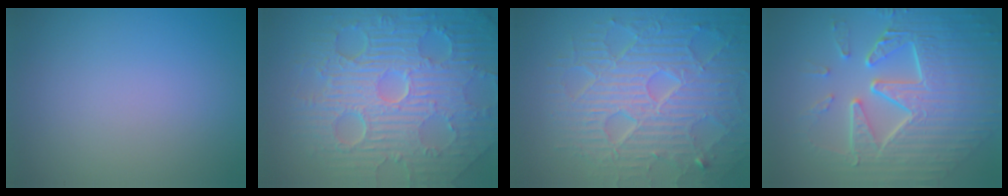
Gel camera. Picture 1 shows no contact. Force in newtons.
{"total": 11.7, "press": 7.5, "slide": 9.0}
{"total": 9.9, "press": 6.6, "slide": 7.4}
{"total": 9.6, "press": 6.6, "slide": 7.0}